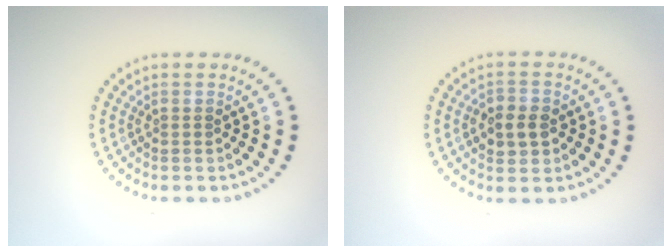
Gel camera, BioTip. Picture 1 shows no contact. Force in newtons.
{"total": 2.8, "press": 2.8, "slide": 0.3}